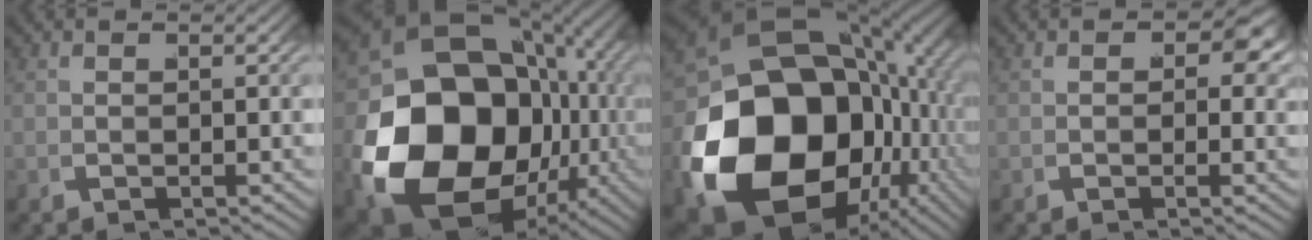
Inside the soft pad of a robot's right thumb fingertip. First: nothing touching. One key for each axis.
{"total": 25.6, "fx": -2.5, "fy": 17.8, "fz": 18.3, "tx": -0.348, "ty": -0.072, "tz": -0.008}
{"total": 28.2, "fx": -3.9, "fy": 18.7, "fz": 20.8, "tx": -0.394, "ty": -0.073, "tz": -0.025}
{"total": 3.1, "fx": 0.4, "fy": 2.0, "fz": 2.3, "tx": -0.026, "ty": -0.003, "tz": 0.005}